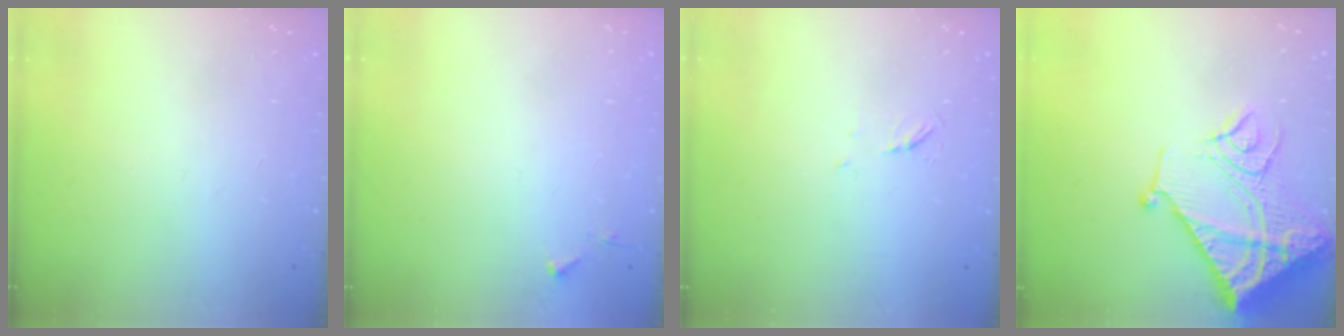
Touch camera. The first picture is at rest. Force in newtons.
{"total": 3.1, "press": 3.1, "slide": 0.5}
{"total": 3.9, "press": 3.8, "slide": 0.7}
{"total": 19.7, "press": 19.6, "slide": 2.1}